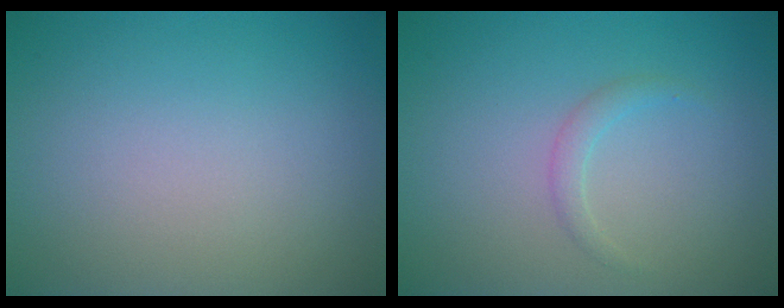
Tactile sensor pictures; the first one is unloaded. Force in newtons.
{"total": 1.1, "press": 1.1, "slide": 0.2}